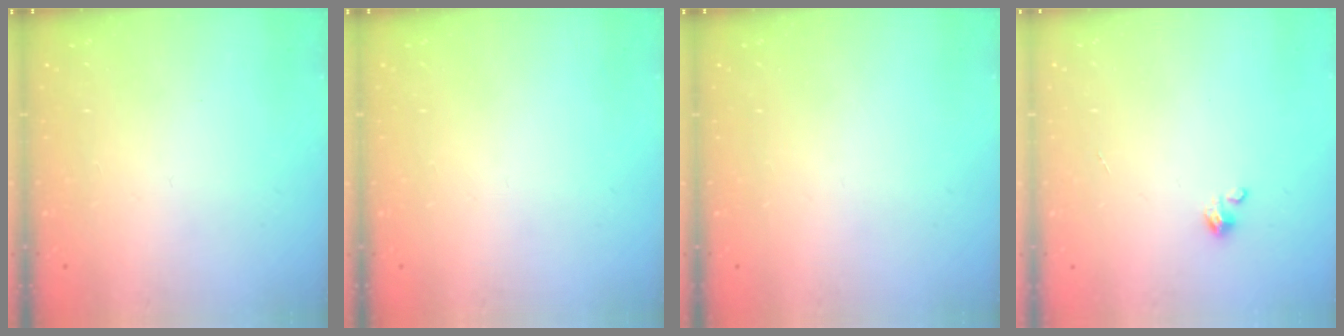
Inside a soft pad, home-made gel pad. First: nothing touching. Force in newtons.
{"total": 0.0}
{"total": 0.0}
{"total": 1.4, "press": 1.4, "slide": 0.3}